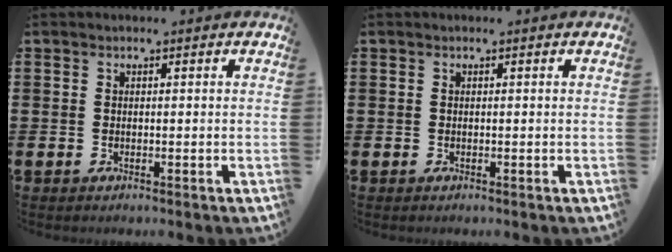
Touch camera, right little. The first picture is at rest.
{"total": 0.0}